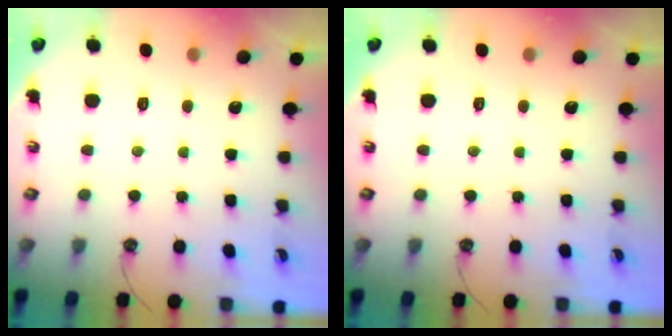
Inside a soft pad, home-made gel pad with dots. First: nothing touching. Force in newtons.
{"total": 0.0}